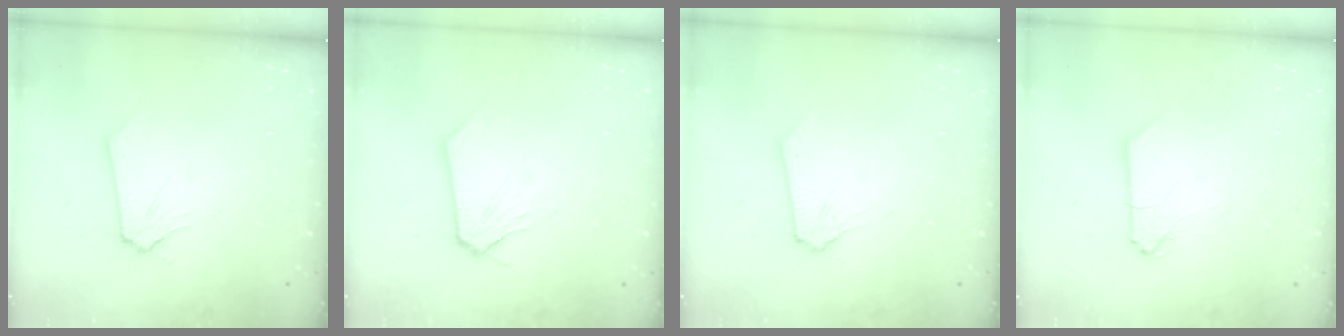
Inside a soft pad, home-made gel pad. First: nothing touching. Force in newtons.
{"total": 1.9, "press": 1.9, "slide": 0.2}
{"total": 0.0}
{"total": 2.5, "press": 2.5, "slide": 0.4}